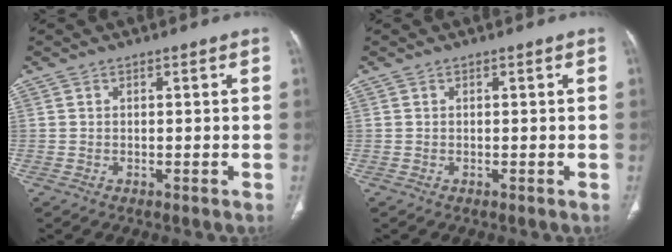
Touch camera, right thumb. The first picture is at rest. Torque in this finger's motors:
{"motor_torque": [0.00, 0.00, -0.06, 0.06, 0.00]}